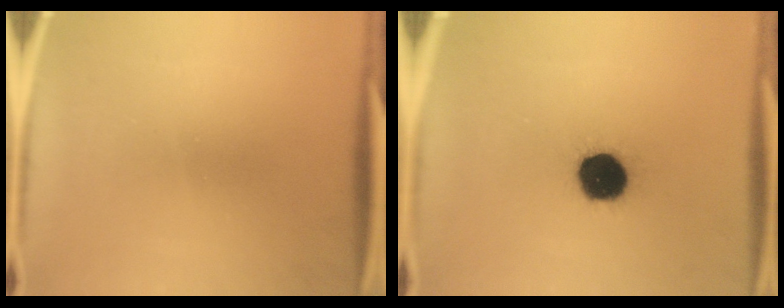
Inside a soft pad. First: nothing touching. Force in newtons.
{"total": 14.0}